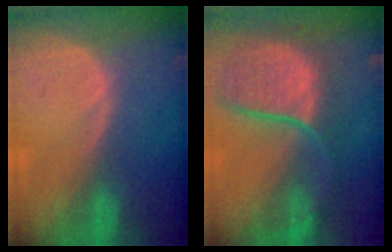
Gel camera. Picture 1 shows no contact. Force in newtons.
{"total": 11.3, "press": 9.9, "slide": 5.5}